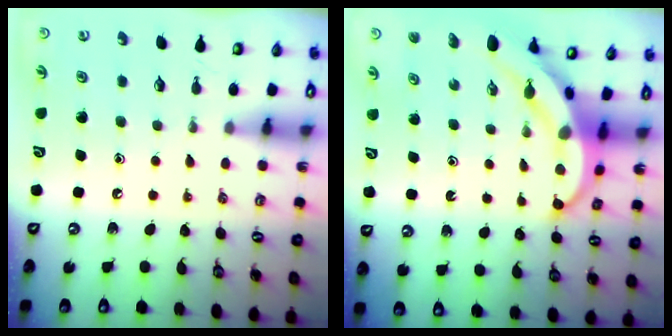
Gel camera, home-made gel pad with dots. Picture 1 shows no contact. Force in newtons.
{"total": 7.7, "press": 7.6, "slide": 1.4}